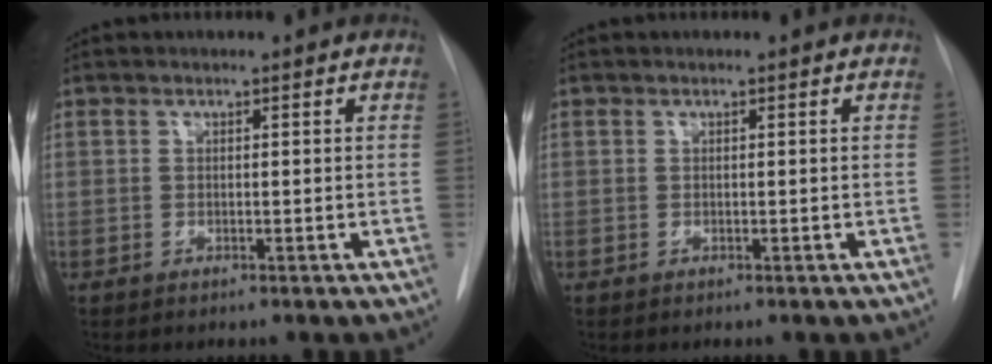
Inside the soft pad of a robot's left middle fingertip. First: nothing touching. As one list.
[{"total": 0.0}]